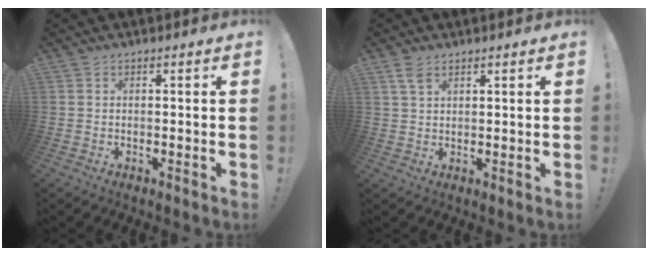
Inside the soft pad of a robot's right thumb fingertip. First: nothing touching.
{"total": 3.7, "force": [2.2, 1.8, 2.4], "torque": [-0.046, -0.005, 0.041]}